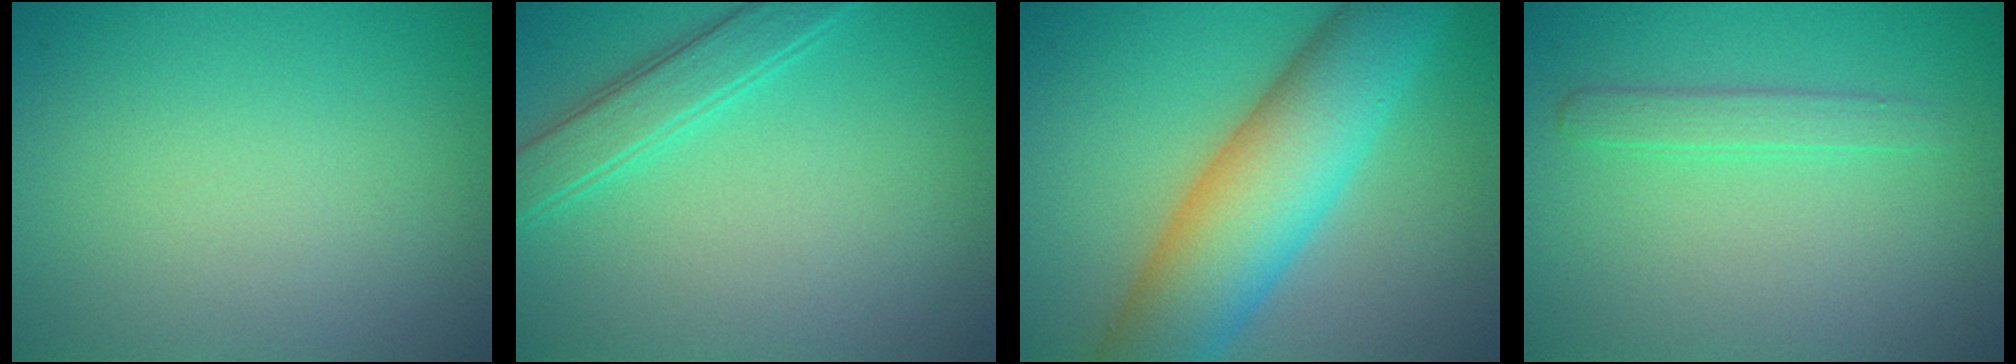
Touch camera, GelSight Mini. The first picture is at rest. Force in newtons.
{"total": 2.8, "press": 2.8, "slide": 0.2}
{"total": 9.7, "press": 9.7, "slide": 0.1}
{"total": 1.6, "press": 1.6, "slide": 0.1}